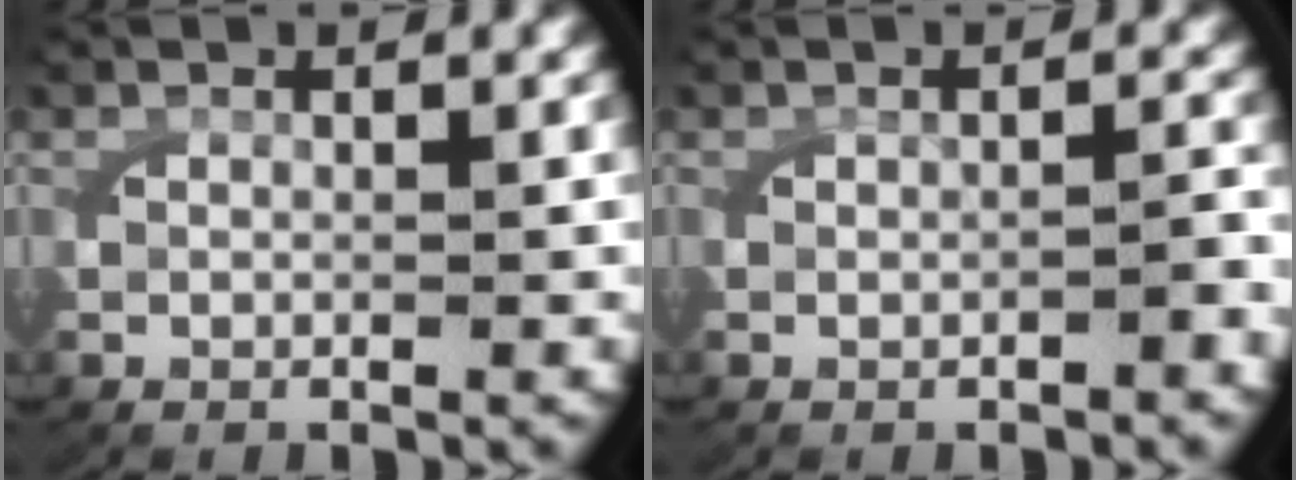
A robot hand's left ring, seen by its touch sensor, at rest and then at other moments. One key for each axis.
{"total": 1.1, "fx": -0.8, "fy": 0.5, "fz": 0.5, "tx": -0.007, "ty": 0.005, "tz": -0.018}